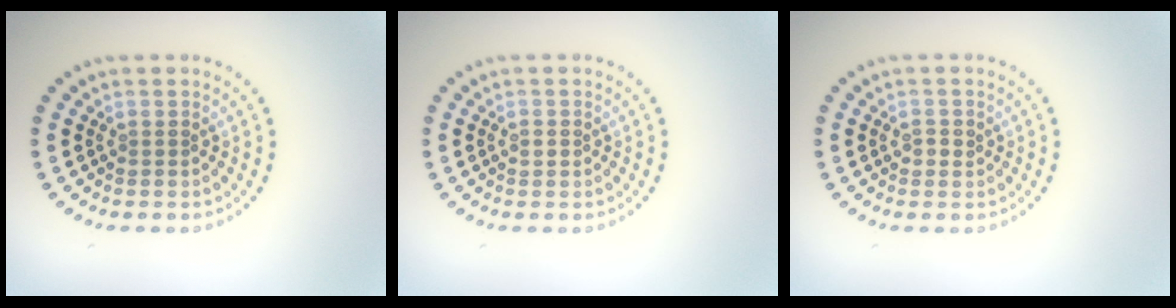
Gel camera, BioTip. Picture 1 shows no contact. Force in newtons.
{"total": 1.1, "press": 1.1, "slide": 0.2}
{"total": 1.1, "press": 1.1, "slide": 0.4}